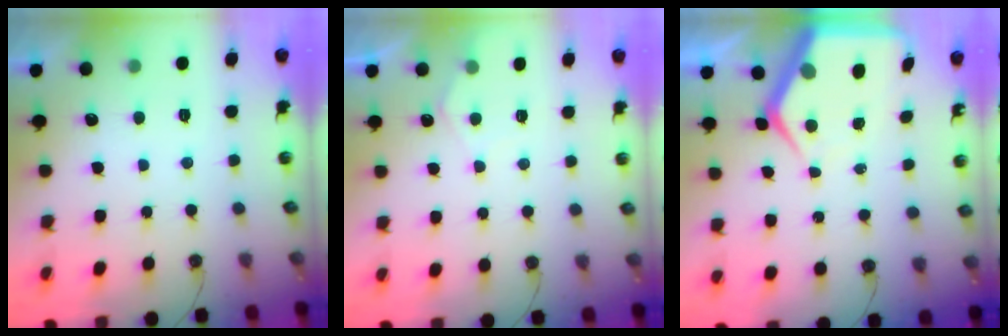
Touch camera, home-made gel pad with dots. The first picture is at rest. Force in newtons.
{"total": 4.6, "press": 4.5, "slide": 0.5}
{"total": 9.4, "press": 9.4, "slide": 0.9}